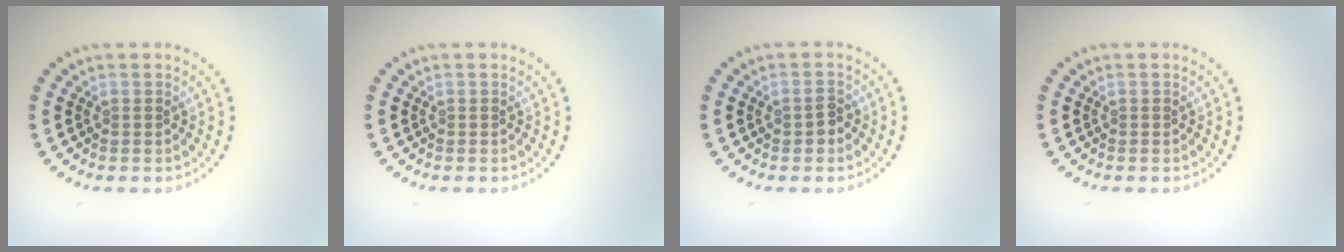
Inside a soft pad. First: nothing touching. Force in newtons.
{"total": 0.0}
{"total": 1.3, "press": 1.3, "slide": 0.1}
{"total": 0.0}